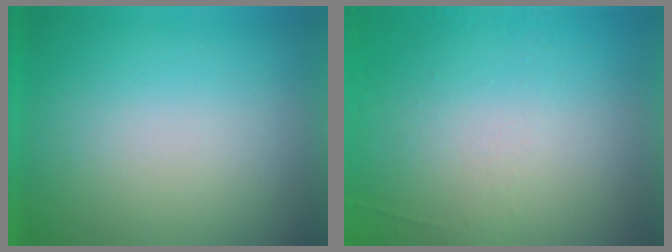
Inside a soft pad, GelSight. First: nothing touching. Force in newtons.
{"total": 5.6}